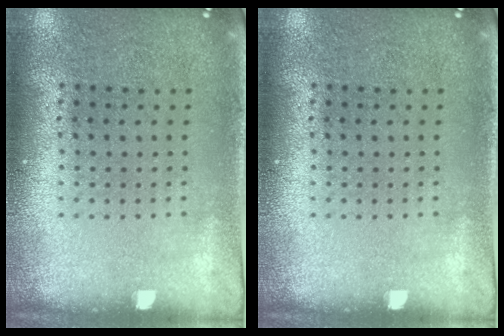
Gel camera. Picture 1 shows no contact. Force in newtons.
{"total": 0.0}